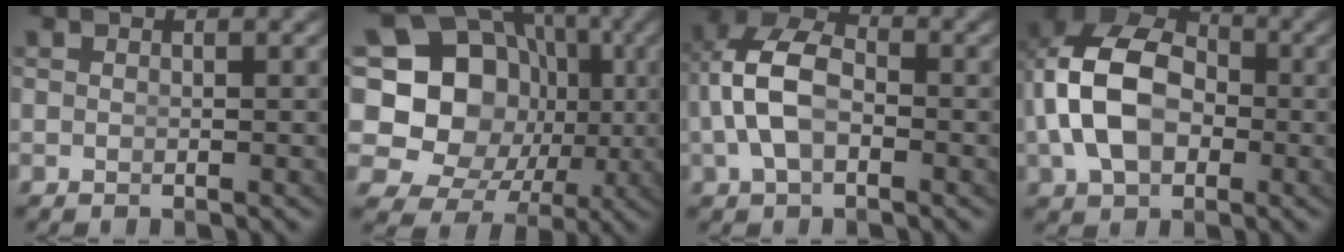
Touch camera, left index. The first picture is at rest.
{"total": 21.2, "force": [-0.2, 18.3, 10.8], "torque": [-0.221, -0.059, 0.002]}
{"total": 7.1, "force": [0.3, 5.2, 4.9], "torque": [-0.107, -0.010, 0.004]}
{"total": 11.4, "force": [0.9, 8.9, 7.1], "torque": [-0.159, -0.014, 0.019]}